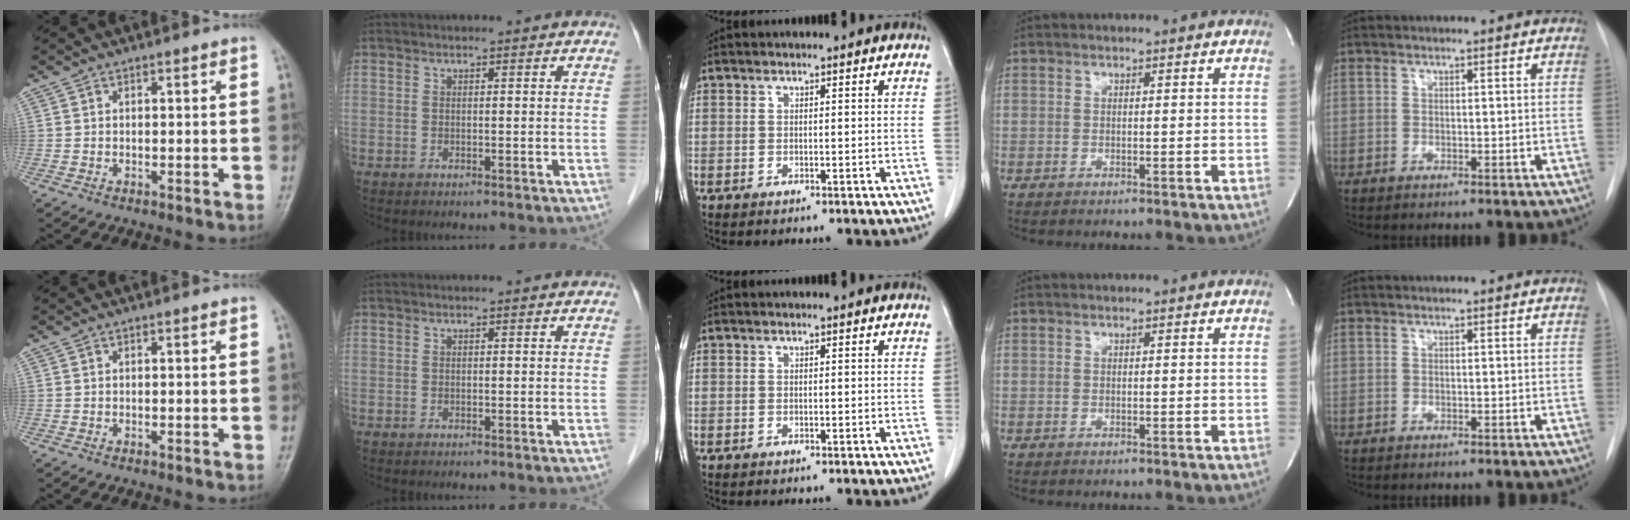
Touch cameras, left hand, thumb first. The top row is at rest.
{}